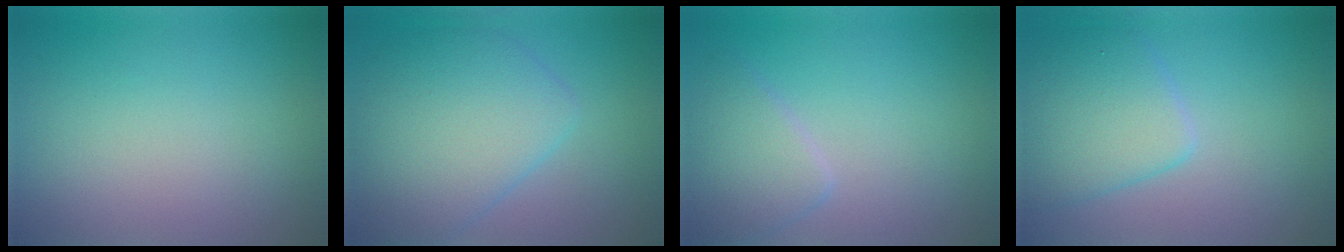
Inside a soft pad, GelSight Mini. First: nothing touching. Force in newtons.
{"total": 7.0, "press": 7.0, "slide": 0.2}
{"total": 2.9, "press": 2.9, "slide": 0.1}
{"total": 4.8, "press": 4.8, "slide": 0.1}